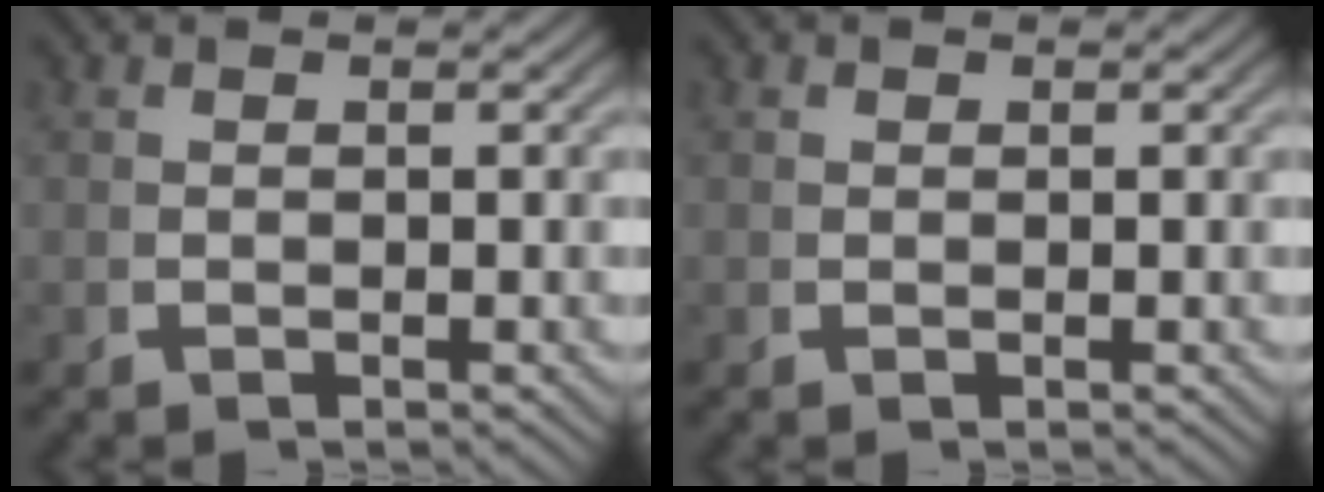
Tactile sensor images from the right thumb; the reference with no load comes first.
{"total": 0.5, "force": [0.3, 0.5, 0.1], "torque": [-0.003, -0.004, 0.008]}